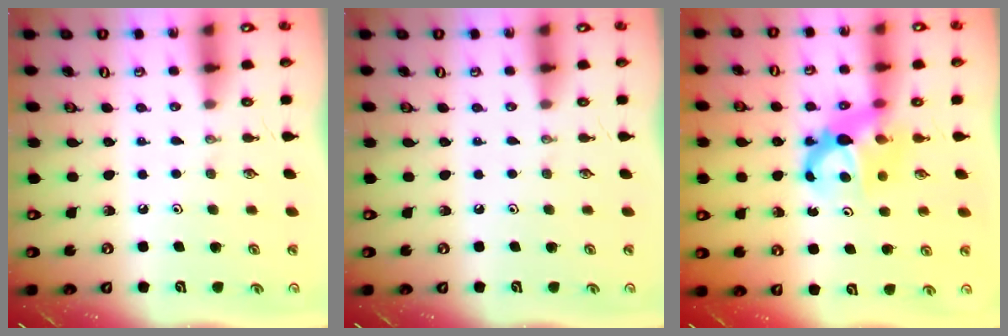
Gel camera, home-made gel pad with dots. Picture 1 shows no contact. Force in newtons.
{"total": 0.0}
{"total": 6.6, "press": 6.6, "slide": 0.5}